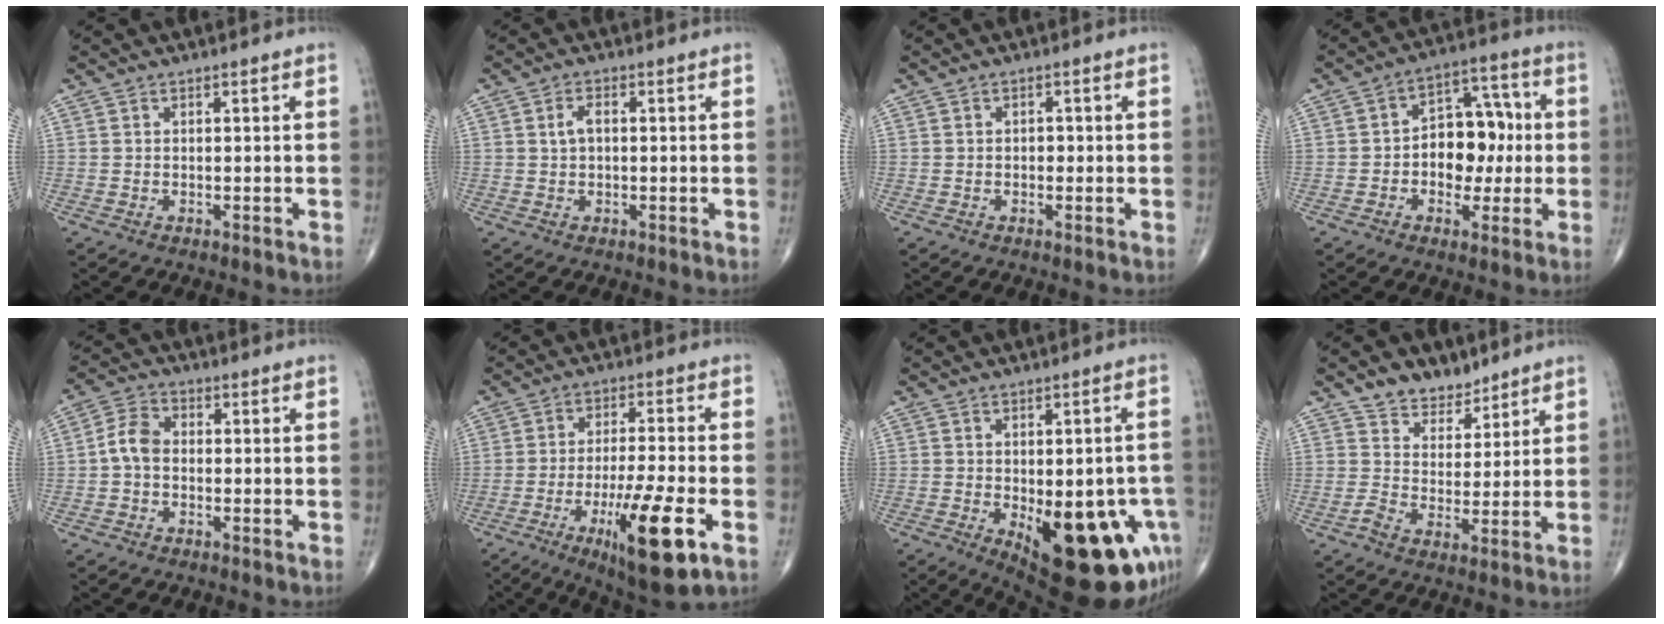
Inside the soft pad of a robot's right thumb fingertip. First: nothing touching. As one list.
[{"total": 2.6, "force": [0.3, 1.4, 2.2], "torque": [-0.044, 0.009, 0.005]}, {"total": 1.3, "force": [-0.1, 0.9, 0.9], "torque": [-0.009, 0.002, -0.003]}, {"total": 11.9, "force": [-0.5, 8.0, 8.8], "torque": [-0.080, 0.035, -0.011]}, {"total": 5.3, "force": [-0.6, 3.7, 3.7], "torque": [-0.067, 0.017, -0.024]}, {"total": 15.2, "force": [-6.1, 2.7, 13.7], "torque": [-0.237, 0.001, -0.093]}, {"total": 22.4, "force": [-8.0, 9.4, 18.7], "torque": [-0.175, 0.000, -0.083]}, {"total": 6.6, "force": [4.8, 4.1, 1.8], "torque": [0.001, -0.029, 0.083]}]